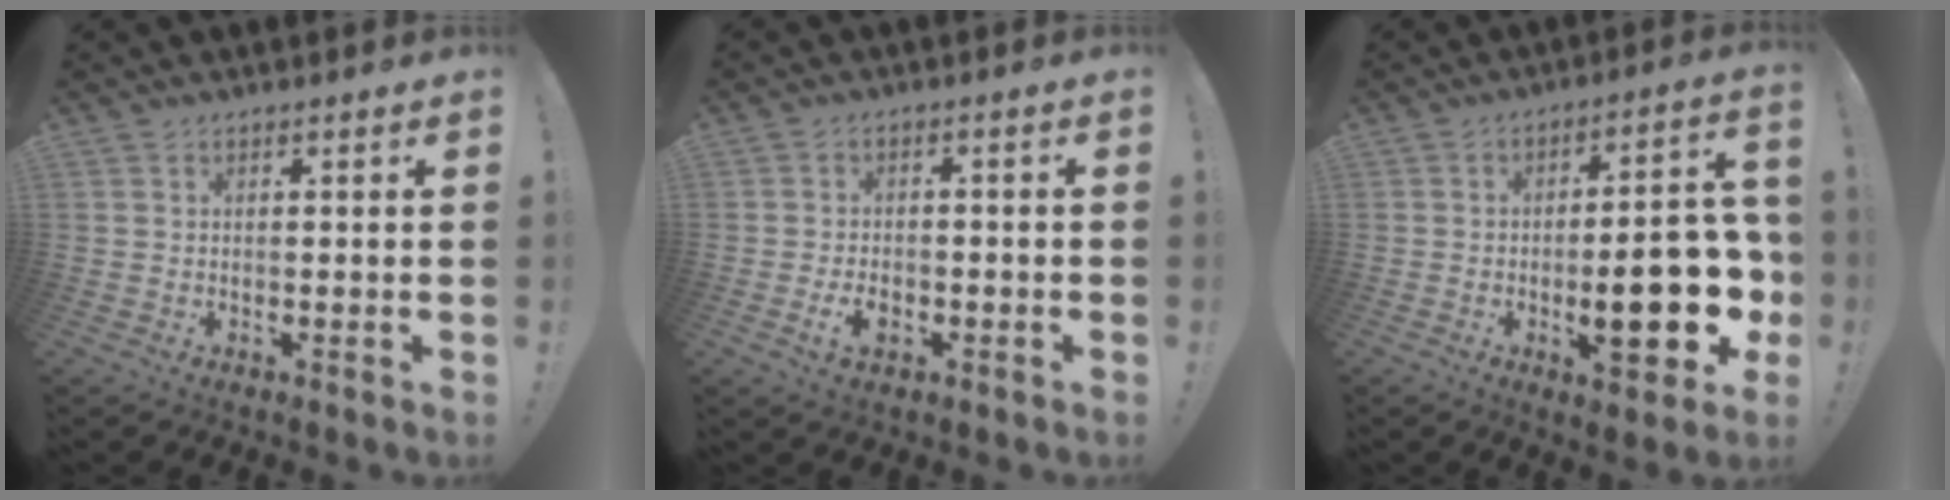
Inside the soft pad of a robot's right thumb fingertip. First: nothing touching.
{"total": 4.9, "force": [-2.4, 2.6, 3.4], "torque": [-0.055, 0.005, -0.042]}
{"total": 18.8, "force": [-4.1, 5.8, 17.5], "torque": [-0.236, 0.004, -0.056]}